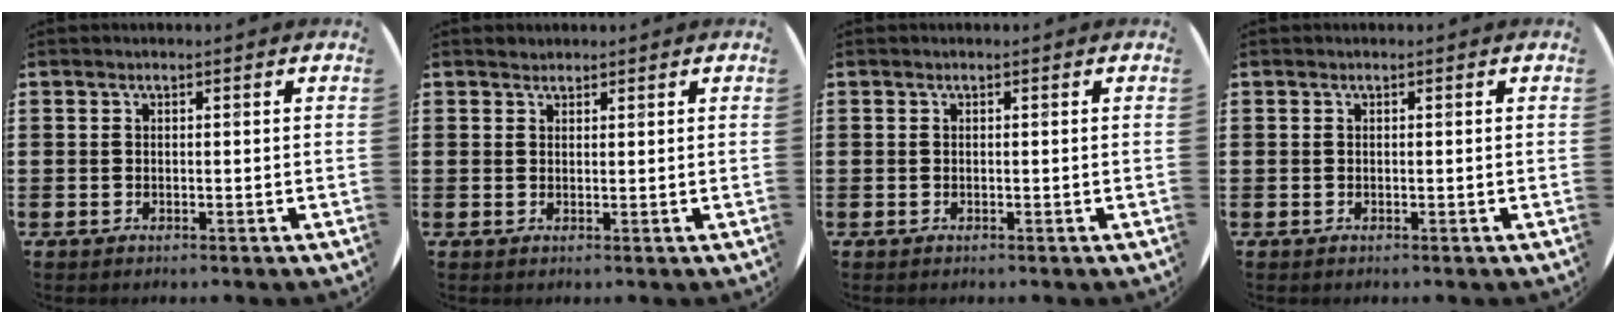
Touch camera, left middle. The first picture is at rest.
{"total": 1.0, "force": [1.0, 0.3, -0.1], "torque": [0.008, -0.001, 0.017]}
{"total": 0.0}
{"total": 0.0}